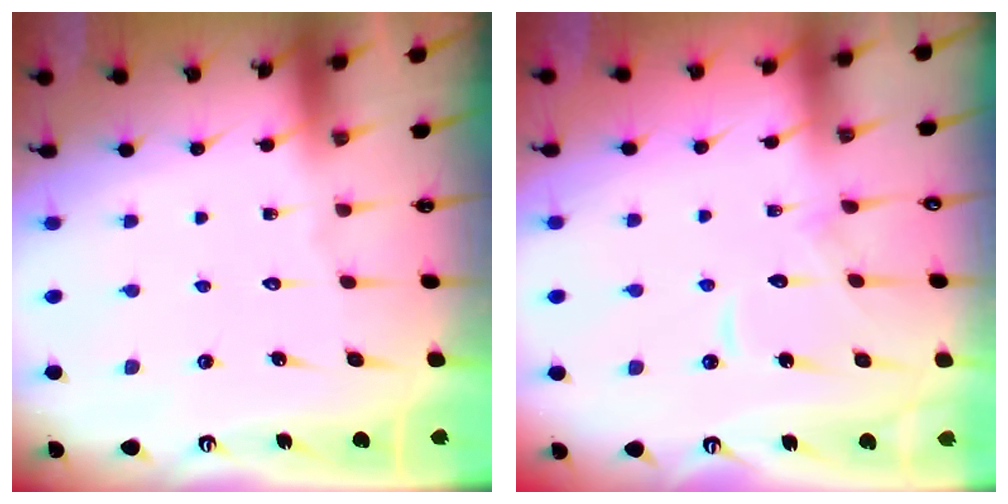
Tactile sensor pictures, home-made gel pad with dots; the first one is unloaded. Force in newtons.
{"total": 9.4, "press": 9.3, "slide": 1.0}